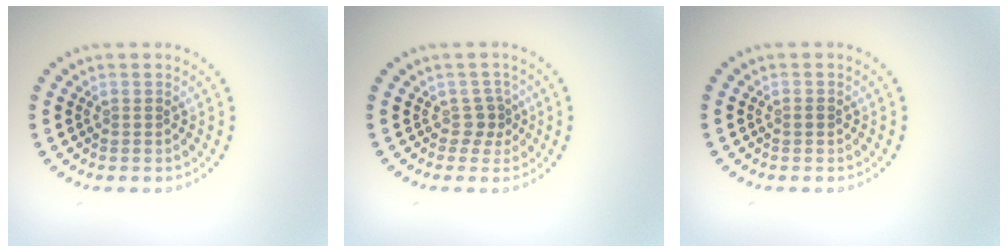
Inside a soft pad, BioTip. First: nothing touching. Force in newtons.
{"total": 1.6, "press": 1.1, "slide": 1.2}
{"total": 0.7, "press": 0.7, "slide": 0.1}